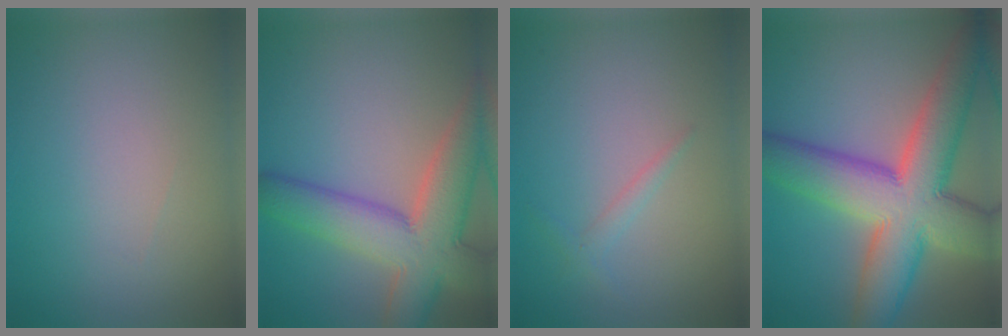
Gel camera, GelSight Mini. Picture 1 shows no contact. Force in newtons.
{"total": 9.2, "press": 9.2, "slide": 0.5}
{"total": 1.1, "press": 1.1, "slide": 0.0}
{"total": 12.8, "press": 12.8, "slide": 0.7}